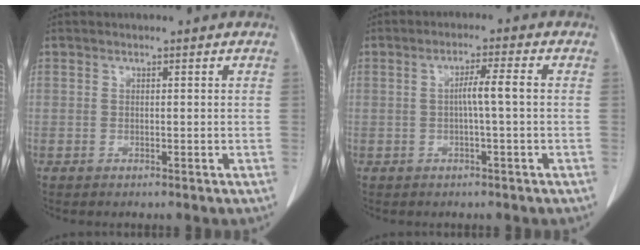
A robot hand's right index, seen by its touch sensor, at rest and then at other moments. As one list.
[{"total": 3.6, "force": [-0.2, -0.3, 3.5], "torque": [-0.062, 0.007, -0.002]}]